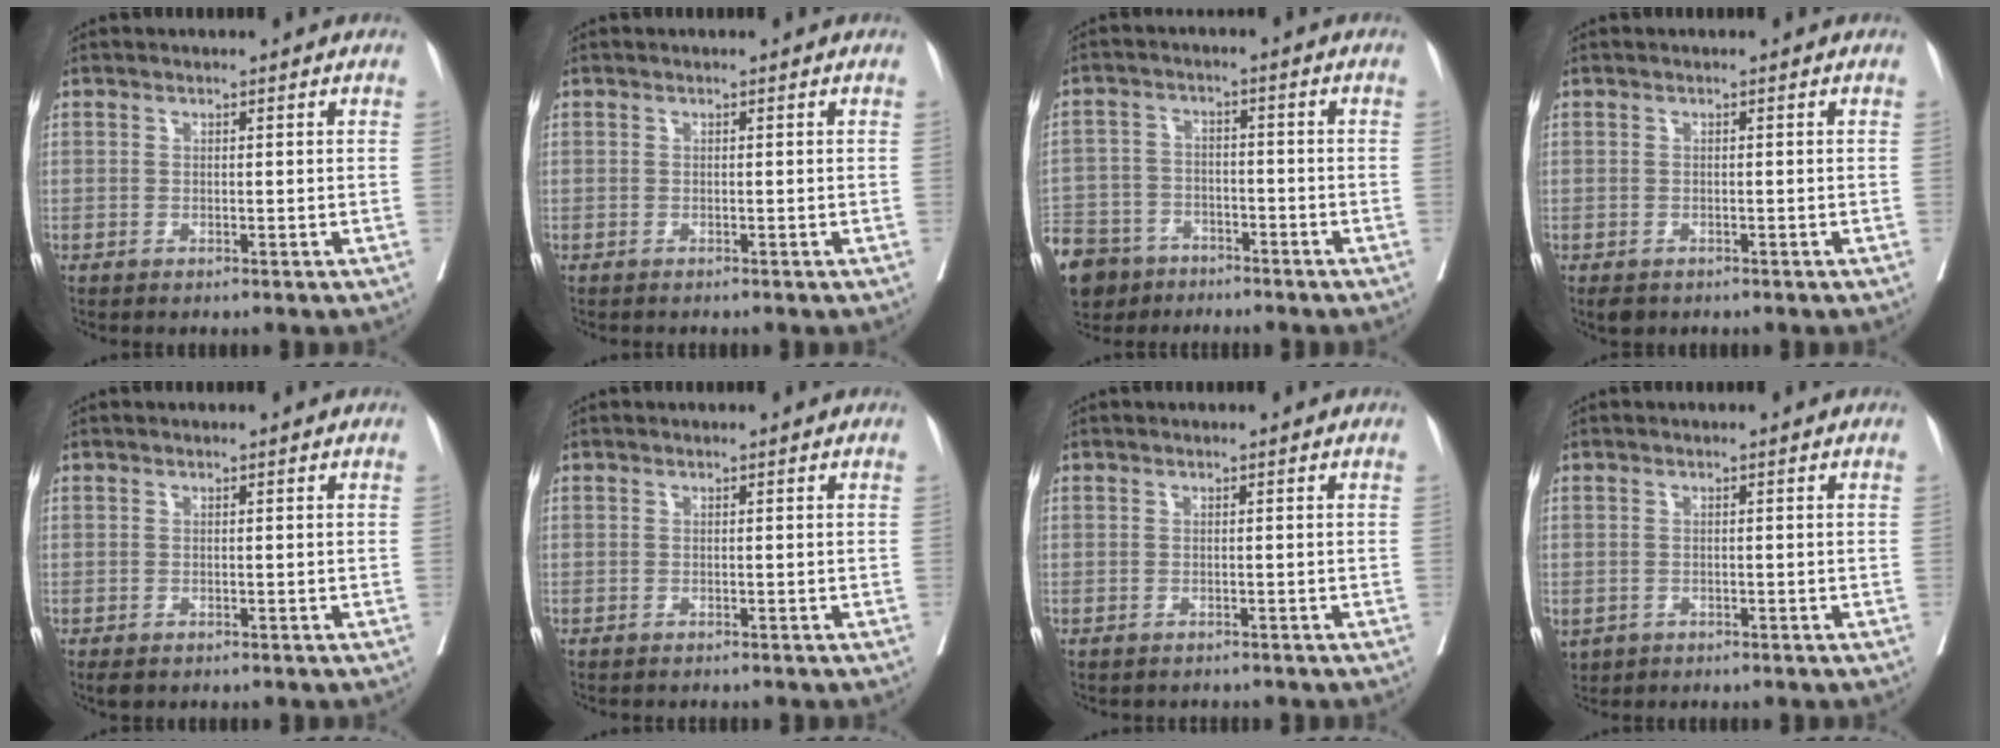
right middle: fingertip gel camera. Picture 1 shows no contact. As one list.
[{"total": 0.6, "force": [-0.6, 0.1, 0.1], "torque": [-0.006, -0.003, -0.011]}, {"total": 16.3, "force": [-11.2, 10.4, 5.7], "torque": [-0.181, -0.010, -0.180]}, {"total": 2.0, "force": [-1.4, 1.2, 0.7], "torque": [-0.012, -0.003, -0.018]}, {"total": 1.5, "force": [-1.0, 0.8, 0.7], "torque": [-0.011, -0.003, -0.012]}, {"total": 1.1, "force": [-1.0, 0.2, 0.3], "torque": [-0.012, -0.004, -0.014]}, {"total": 1.4, "force": [-1.2, 0.6, 0.1], "torque": [-0.013, -0.003, -0.017]}, {"total": 3.4, "force": [-1.6, 2.7, 1.2], "torque": [-0.031, -0.003, -0.019]}]